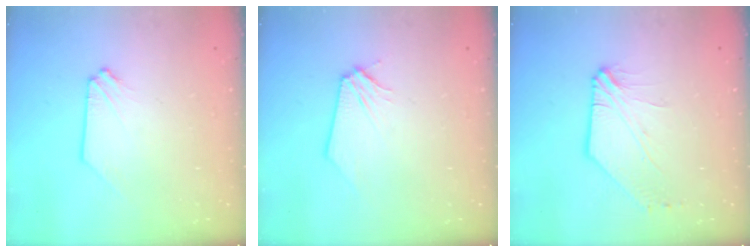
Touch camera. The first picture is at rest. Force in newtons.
{"total": 0.0}
{"total": 4.1, "press": 4.1, "slide": 0.2}